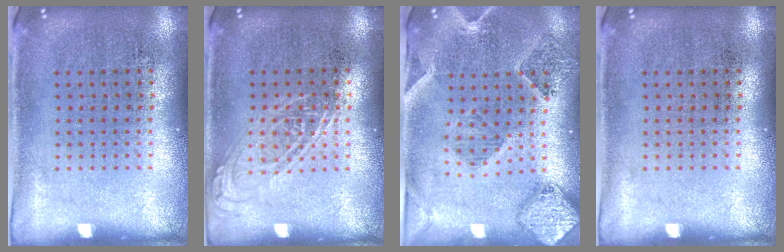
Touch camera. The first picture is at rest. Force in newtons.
{"total": 1.0, "press": 1.0, "slide": 0.1}
{"total": 1.6, "press": 1.6, "slide": 0.3}
{"total": 0.0}